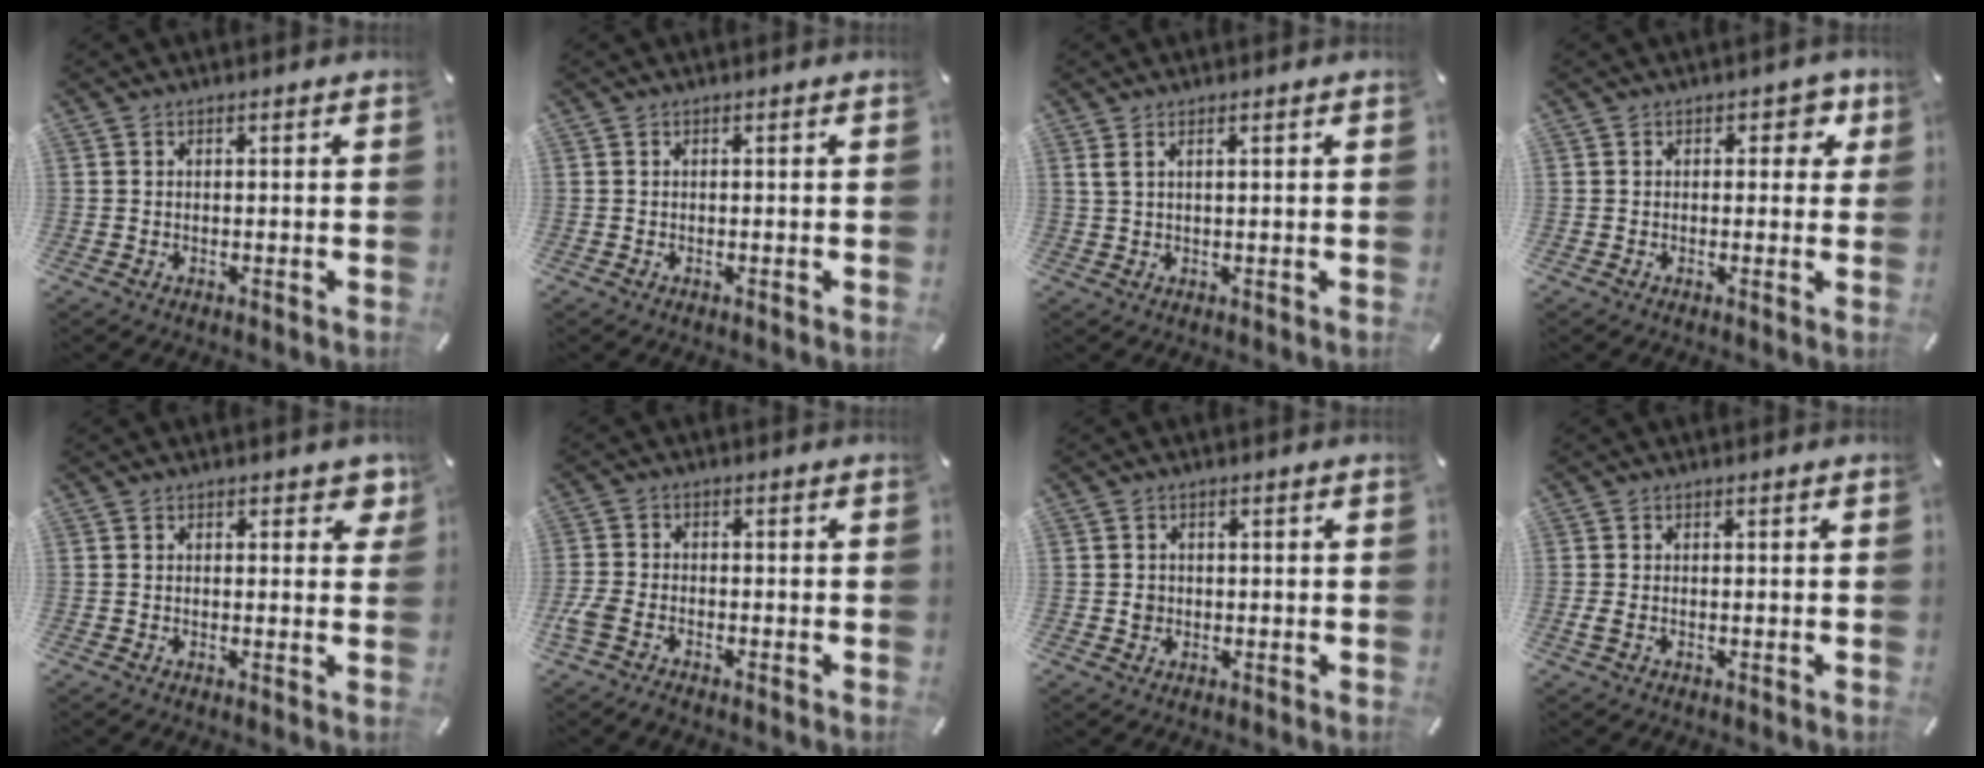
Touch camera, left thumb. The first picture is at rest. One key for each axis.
{"total": 0.0}
{"total": 1.9, "fx": 0.9, "fy": 0.3, "fz": 1.6, "tx": -0.035, "ty": 0.000, "tz": 0.016}
{"total": 4.3, "fx": 1.5, "fy": 3.0, "fz": 2.8, "tx": -0.020, "ty": -0.001, "tz": 0.016}
{"total": 3.0, "fx": 1.7, "fy": 1.7, "fz": 1.8, "tx": -0.010, "ty": -0.005, "tz": 0.021}
{"total": 3.8, "fx": -2.4, "fy": 1.7, "fz": 2.4, "tx": -0.073, "ty": 0.000, "tz": -0.054}
{"total": 1.7, "fx": 0.0, "fy": 1.6, "fz": 0.5, "tx": -0.003, "ty": 0.002, "tz": -0.005}
{"total": 1.0, "fx": -0.1, "fy": 0.3, "fz": 1.0, "tx": -0.019, "ty": -0.001, "tz": -0.003}